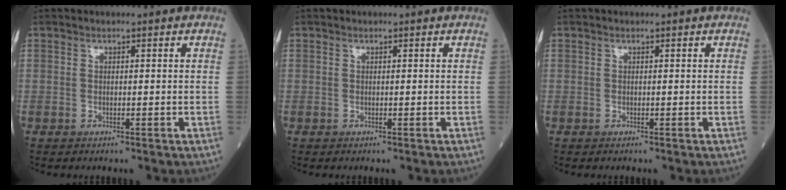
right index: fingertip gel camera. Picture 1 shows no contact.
{"total": 0.0}
{"total": 0.0}